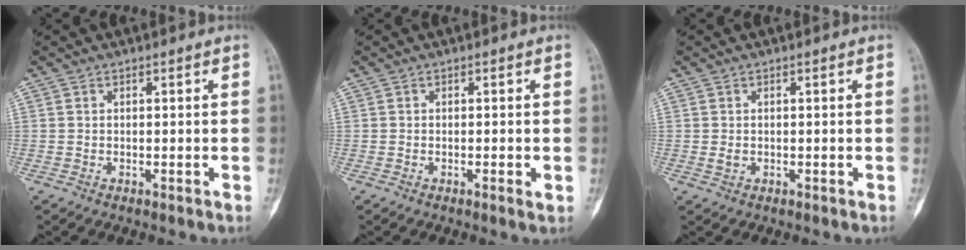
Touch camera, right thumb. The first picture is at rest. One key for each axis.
{"total": 1.1, "fx": -0.3, "fy": 0.2, "fz": 1.0, "tx": -0.019, "ty": -0.003, "tz": -0.005}
{"total": 1.0, "fx": -0.1, "fy": 0.8, "fz": 0.6, "tx": -0.013, "ty": 0.000, "tz": 0.001}